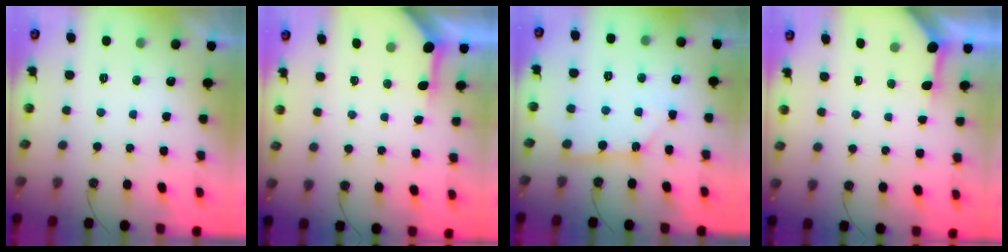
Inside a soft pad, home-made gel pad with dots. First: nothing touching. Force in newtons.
{"total": 3.9, "press": 3.9, "slide": 0.2}
{"total": 5.6, "press": 5.6, "slide": 0.4}
{"total": 3.2, "press": 3.2, "slide": 0.5}